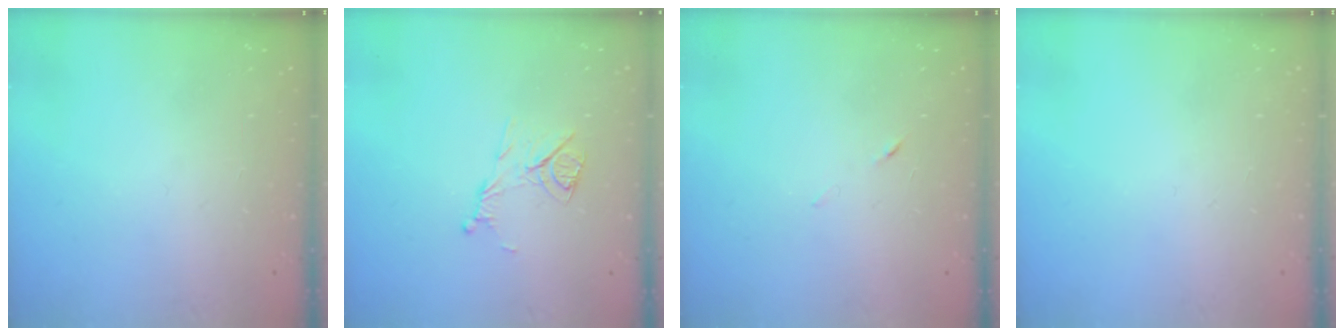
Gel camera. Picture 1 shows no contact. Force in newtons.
{"total": 9.2, "press": 9.2, "slide": 0.2}
{"total": 4.5, "press": 4.5, "slide": 0.6}
{"total": 0.0}